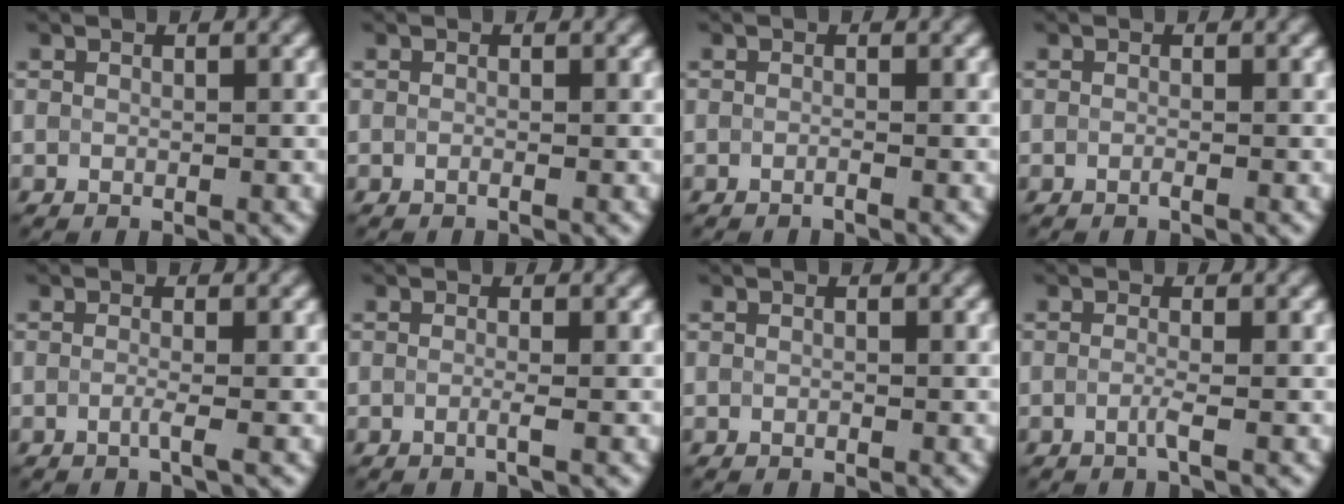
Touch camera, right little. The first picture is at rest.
{"total": 0.6, "force": [-0.6, 0.0, 0.1], "torque": [0.000, -0.010, -0.015]}
{"total": 1.0, "force": [-1.0, -0.3, -0.2], "torque": [0.004, -0.004, -0.016]}
{"total": 0.9, "force": [-0.9, -0.2, -0.1], "torque": [0.003, -0.005, -0.014]}
{"total": 1.0, "force": [-0.9, -0.1, 0.4], "torque": [-0.008, -0.006, -0.018]}
{"total": 0.9, "force": [-0.8, -0.1, 0.3], "torque": [-0.004, -0.006, -0.016]}
{"total": 0.5, "force": [-0.4, -0.2, -0.2], "torque": [0.000, -0.004, -0.005]}
{"total": 1.1, "force": [-1.0, -0.3, 0.3], "torque": [-0.009, -0.003, -0.020]}